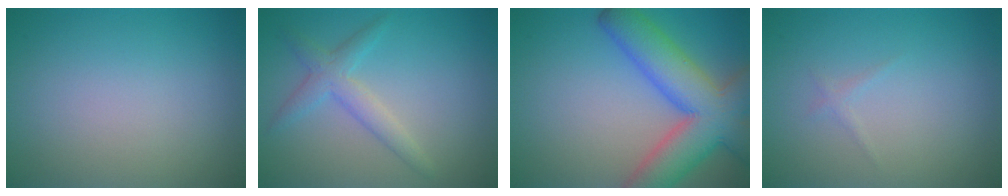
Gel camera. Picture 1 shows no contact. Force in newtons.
{"total": 2.6, "press": 2.6, "slide": 0.1}
{"total": 9.6, "press": 9.6, "slide": 0.6}
{"total": 0.6, "press": 0.6, "slide": 0.0}